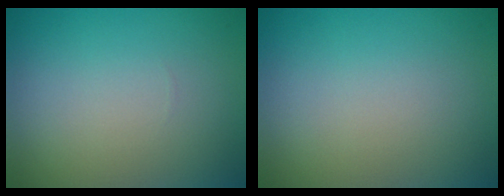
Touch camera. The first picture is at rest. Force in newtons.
{"total": 0.0}